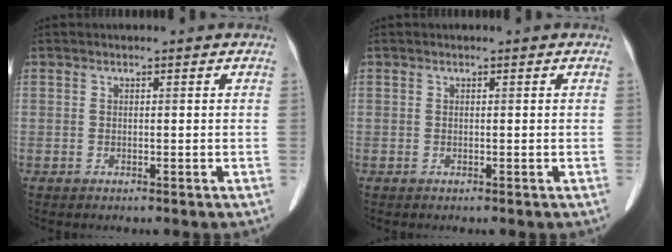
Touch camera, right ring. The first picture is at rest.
{"total": 0.0}